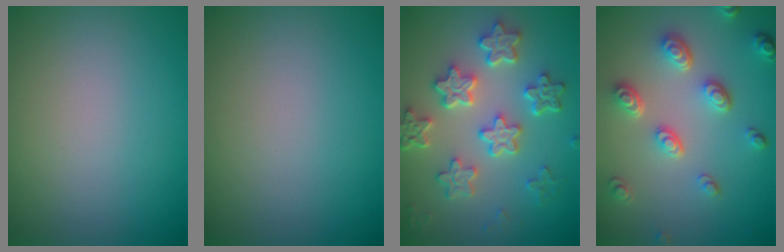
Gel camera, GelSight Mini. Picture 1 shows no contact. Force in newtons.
{"total": 0.0}
{"total": 5.8, "press": 4.7, "slide": 3.4}
{"total": 4.5, "press": 3.6, "slide": 2.8}